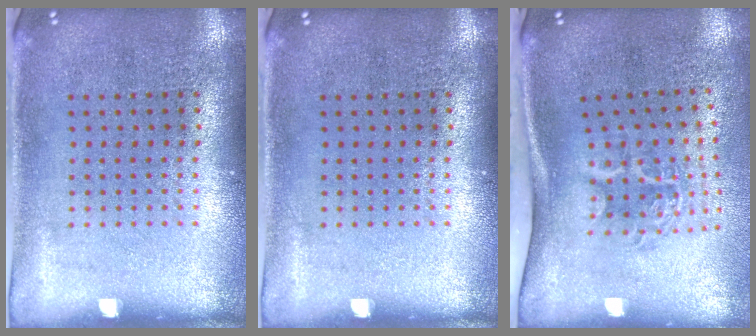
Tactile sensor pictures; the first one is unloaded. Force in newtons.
{"total": 0.0}
{"total": 2.0, "press": 1.3, "slide": 1.5}